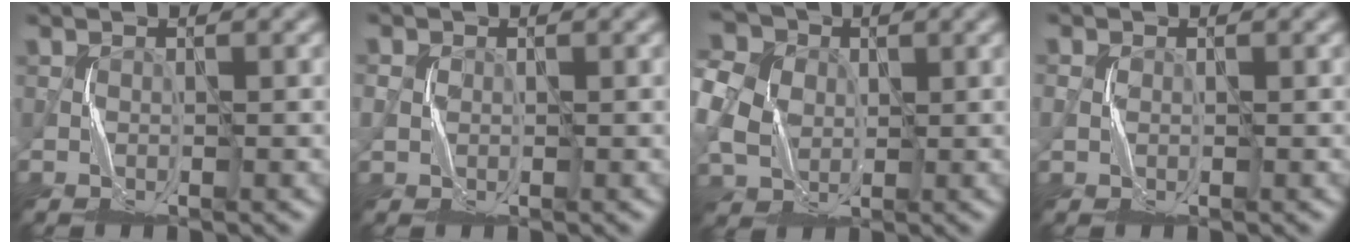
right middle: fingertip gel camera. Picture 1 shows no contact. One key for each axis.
{"total": 0.8, "fx": -0.2, "fy": 0.7, "fz": -0.4, "tx": 0.001, "ty": -0.004, "tz": -0.004}
{"total": 8.4, "fx": 1.3, "fy": 7.1, "fz": 4.2, "tx": -0.109, "ty": 0.028, "tz": 0.003}
{"total": 0.6, "fx": -0.3, "fy": 0.4, "fz": -0.4, "tx": 0.003, "ty": -0.002, "tz": -0.005}